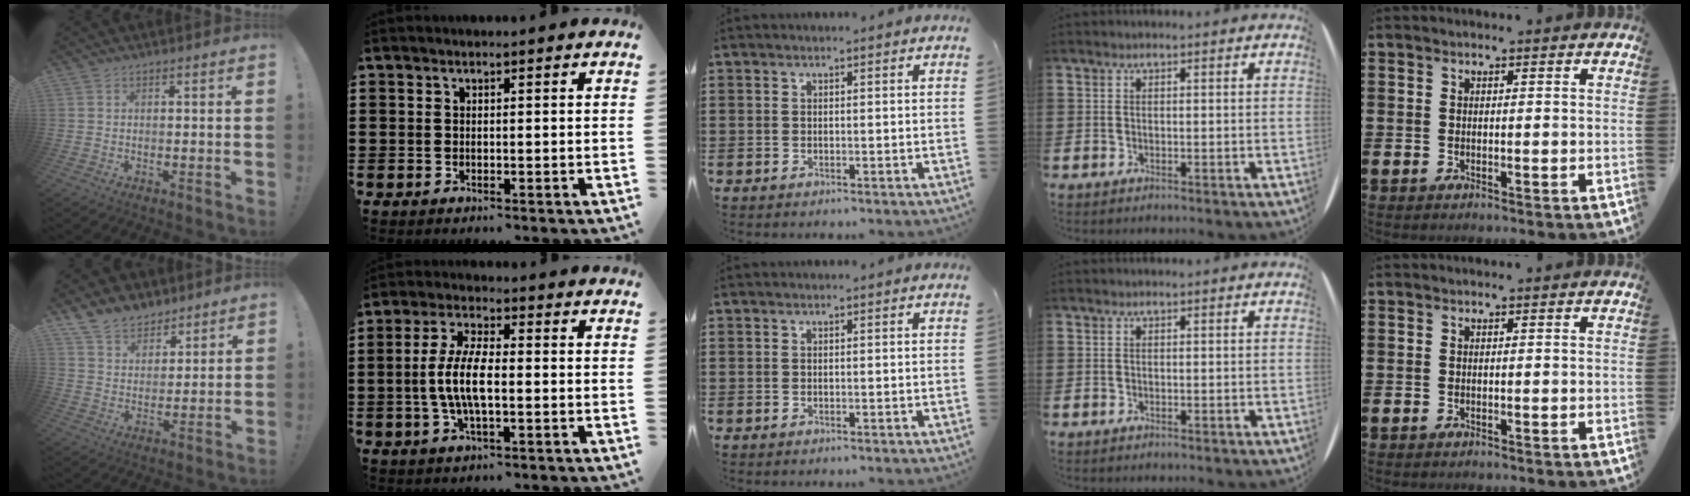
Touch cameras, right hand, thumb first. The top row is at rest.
{"thumb": {"total": 9.9, "force": [7.8, 5.7, 1.9], "torque": [-0.049, -0.055, 0.158]}, "index": {"total": 7.3, "force": [-1.1, 2.3, 6.8], "torque": [-0.155, -0.011, -0.026]}}